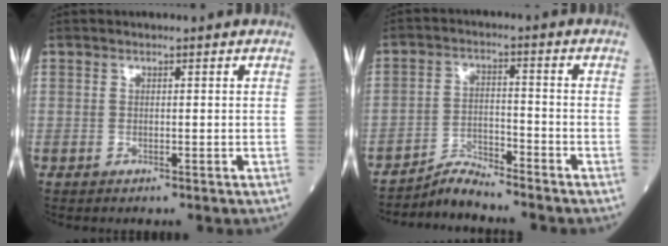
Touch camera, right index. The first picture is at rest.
{"total": 4.4, "force": [-4.4, -0.3, -0.2], "torque": [-0.001, -0.010, -0.078]}